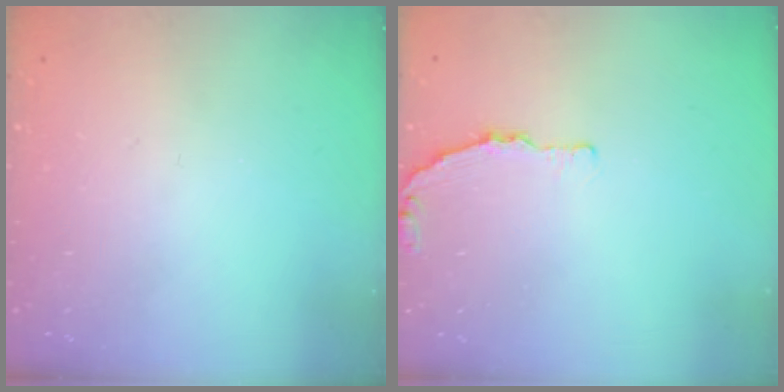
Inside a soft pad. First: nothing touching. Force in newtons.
{"total": 2.6, "press": 2.6, "slide": 0.4}